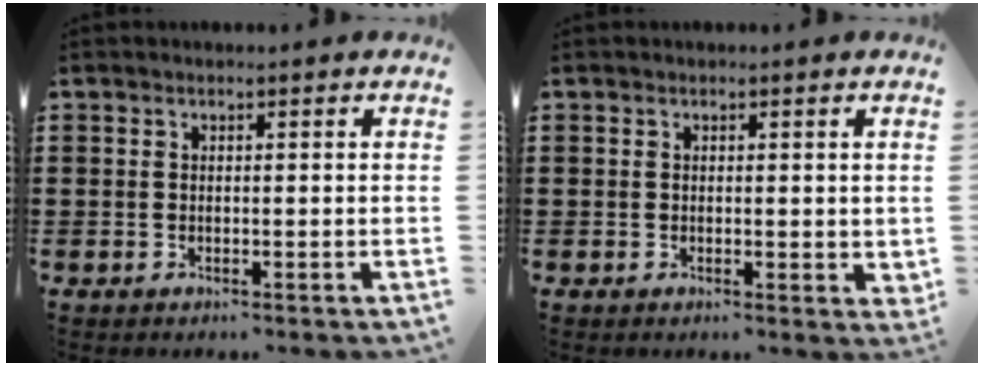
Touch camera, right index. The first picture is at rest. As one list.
[{"total": 0.7, "force": [0.1, 0.6, 0.5], "torque": [-0.010, 0.004, 0.003]}]